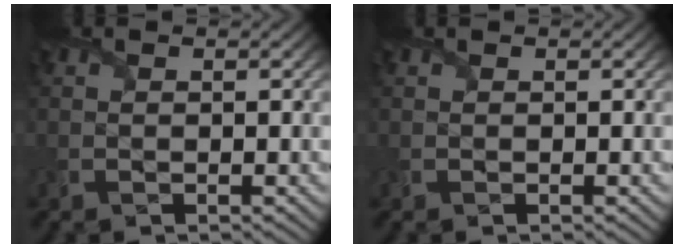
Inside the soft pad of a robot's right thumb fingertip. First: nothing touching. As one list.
[{"total": 0.0}]